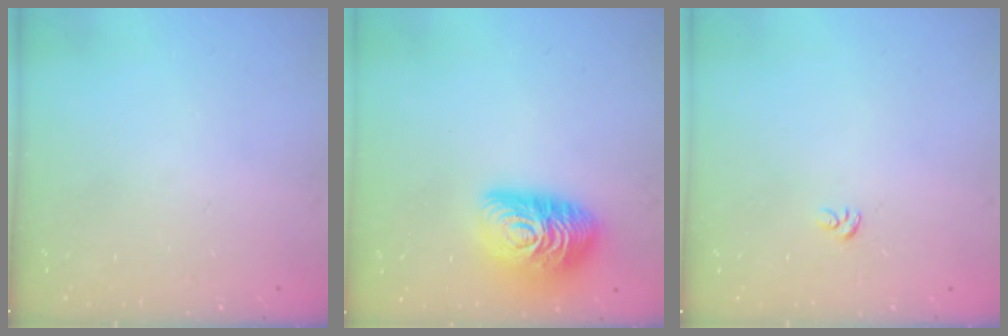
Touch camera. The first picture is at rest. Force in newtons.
{"total": 16.0, "press": 16.0, "slide": 0.9}
{"total": 2.4, "press": 2.4, "slide": 0.1}